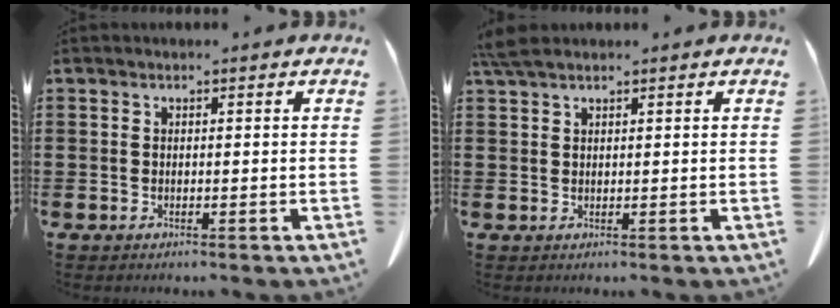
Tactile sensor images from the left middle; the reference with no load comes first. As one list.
[{"total": 2.5, "force": [1.9, 0.6, 1.5], "torque": [-0.034, 0.004, 0.035]}]